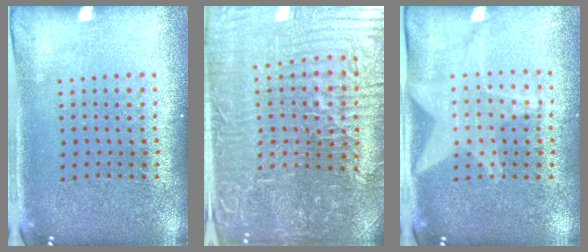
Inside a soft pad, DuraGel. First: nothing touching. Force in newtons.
{"total": 5.9, "press": 5.6, "slide": 1.8}
{"total": 1.6, "press": 1.5, "slide": 0.6}